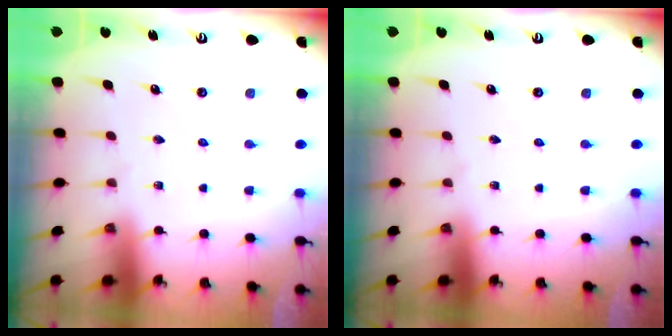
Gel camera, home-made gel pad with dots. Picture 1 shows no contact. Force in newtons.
{"total": 0.0}